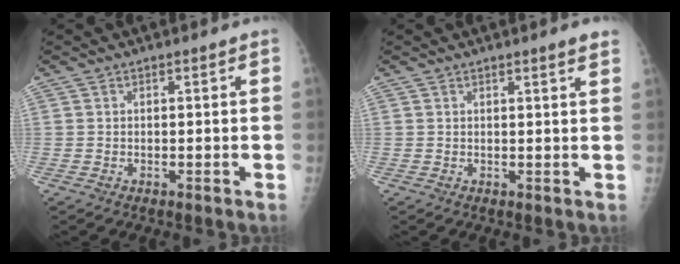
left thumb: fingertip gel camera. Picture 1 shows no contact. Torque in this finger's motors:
{"motor_torque": [0.92, -0.08, 0.42, -0.06, 0.07]}